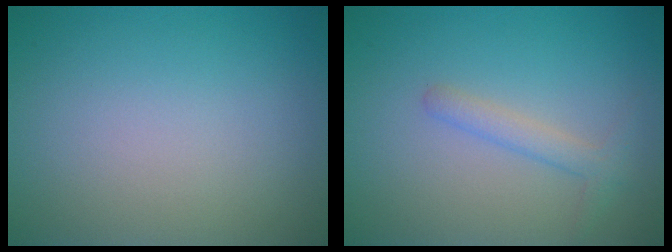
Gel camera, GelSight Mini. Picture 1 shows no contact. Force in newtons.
{"total": 1.8, "press": 1.8, "slide": 0.0}